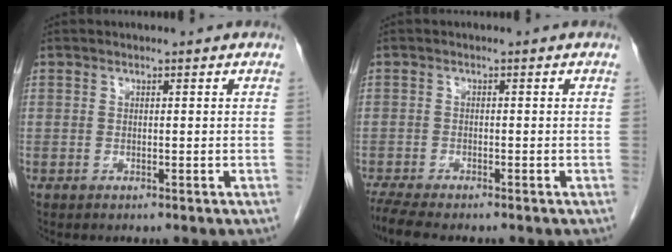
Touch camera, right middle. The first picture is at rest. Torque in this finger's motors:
{"motor_torque": [0.48, -0.42, 0.04, 0.03]}